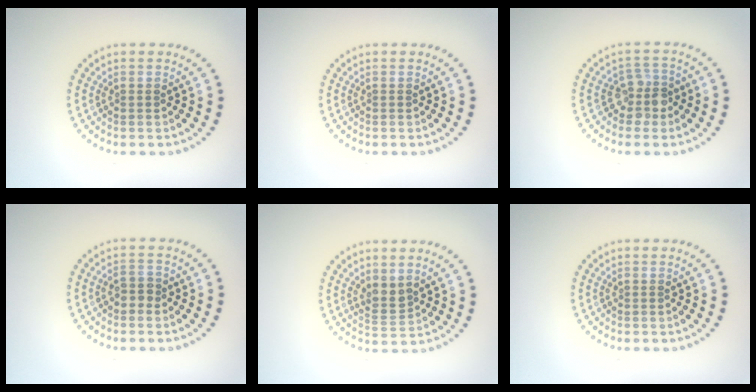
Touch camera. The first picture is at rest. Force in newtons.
{"total": 0.0}
{"total": 2.4, "press": 2.0, "slide": 1.4}
{"total": 1.4, "press": 1.3, "slide": 0.5}
{"total": 1.9, "press": 1.6, "slide": 1.1}
{"total": 0.0}